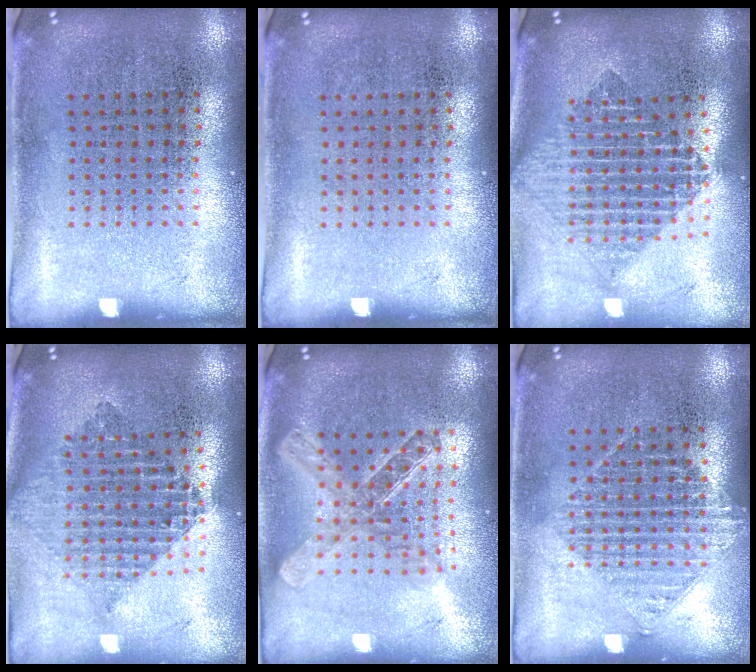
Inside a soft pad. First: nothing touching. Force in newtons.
{"total": 0.0}
{"total": 1.9, "press": 1.6, "slide": 1.1}
{"total": 2.1, "press": 1.7, "slide": 1.2}
{"total": 2.1, "press": 1.7, "slide": 1.2}
{"total": 1.2, "press": 1.1, "slide": 0.5}